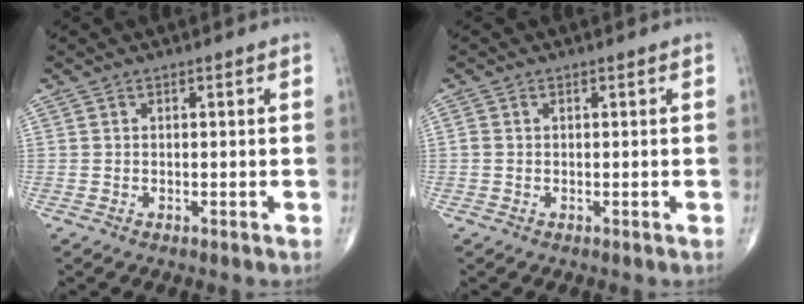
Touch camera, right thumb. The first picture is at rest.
{"total": 0.7, "force": [0.1, 0.5, 0.5], "torque": [-0.017, 0.008, 0.006]}